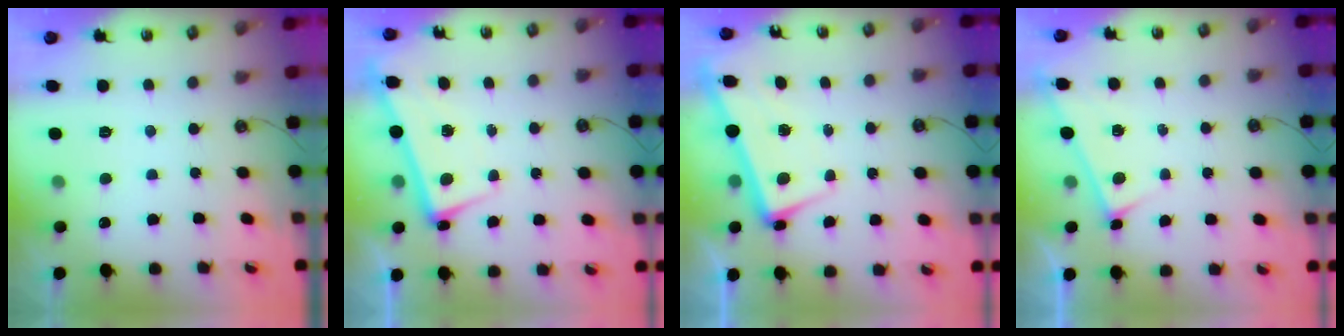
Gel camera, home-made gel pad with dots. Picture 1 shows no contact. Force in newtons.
{"total": 2.7, "press": 2.5, "slide": 1.0}
{"total": 2.4, "press": 2.3, "slide": 0.7}
{"total": 4.7, "press": 4.7, "slide": 0.2}